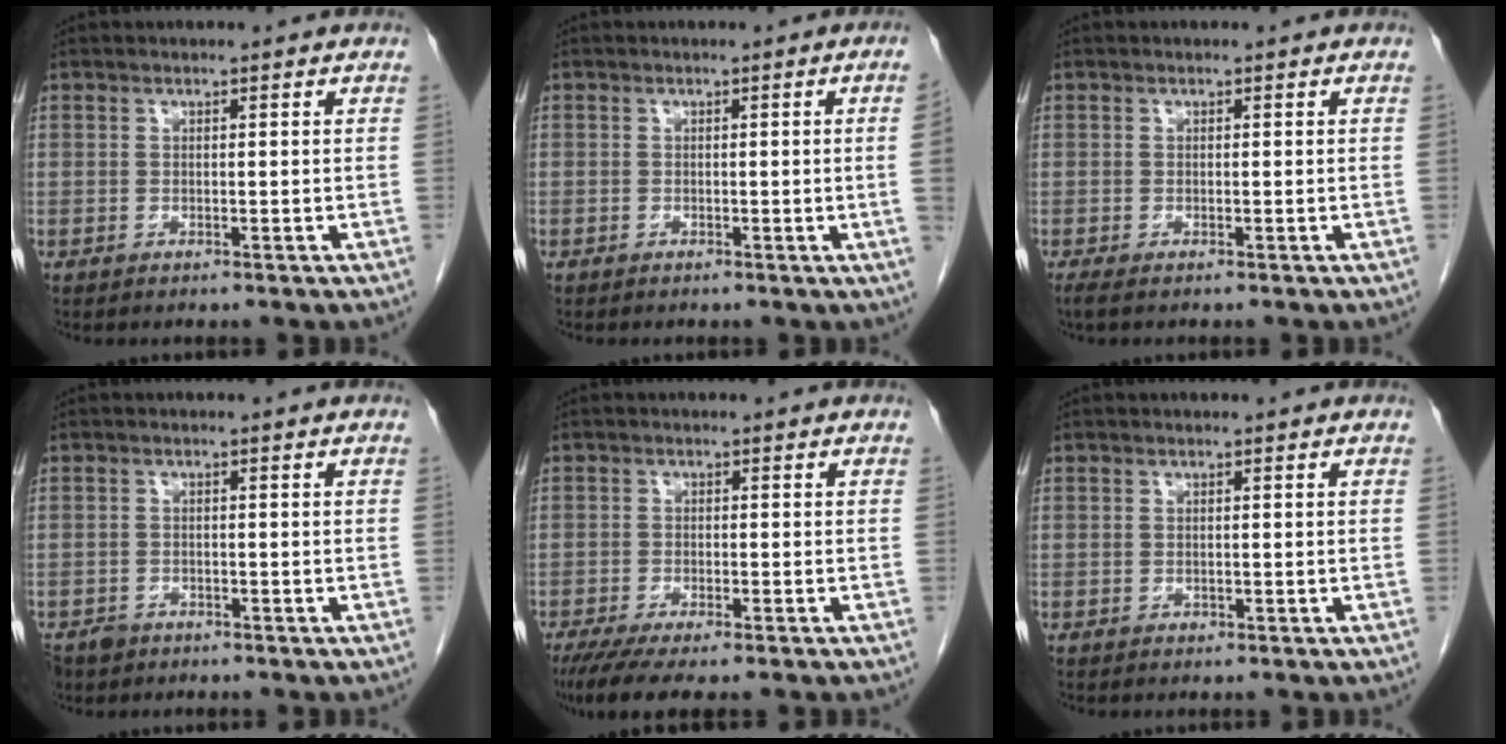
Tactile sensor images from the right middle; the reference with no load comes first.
{"total": 2.2, "force": [-0.2, -0.9, 2.0], "torque": [-0.020, 0.000, -0.001]}
{"total": 0.8, "force": [-0.7, -0.1, 0.5], "torque": [-0.012, -0.004, -0.013]}
{"total": 3.3, "force": [-2.4, 2.2, 0.5], "torque": [-0.010, 0.001, -0.039]}
{"total": 8.5, "force": [-6.7, 1.3, 5.0], "torque": [-0.073, -0.016, -0.104]}
{"total": 0.0}